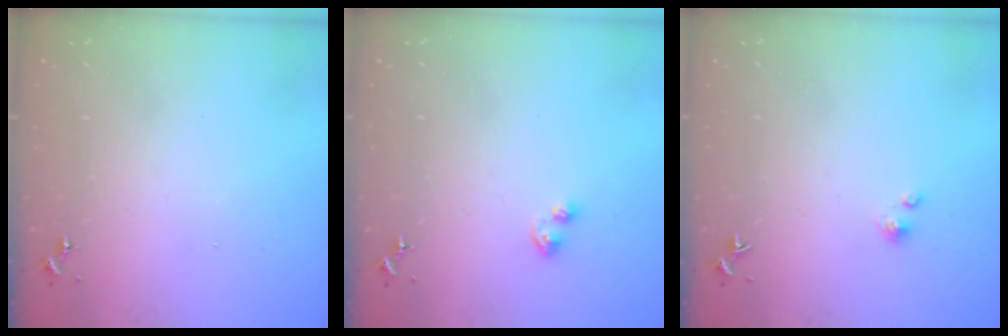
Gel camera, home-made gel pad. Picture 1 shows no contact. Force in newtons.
{"total": 4.4, "press": 4.4, "slide": 0.4}
{"total": 2.2, "press": 2.2, "slide": 0.2}